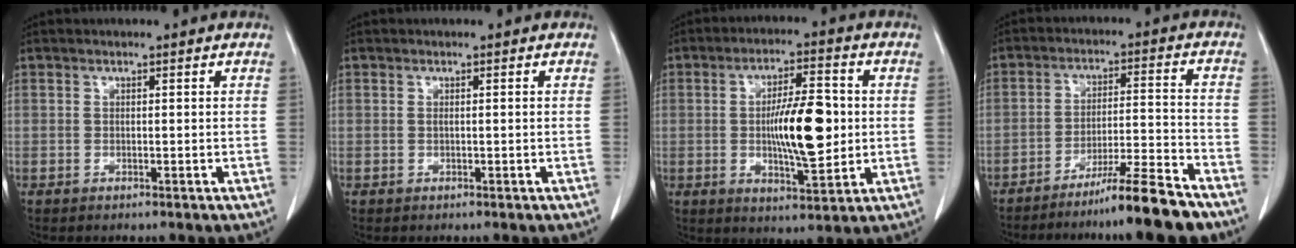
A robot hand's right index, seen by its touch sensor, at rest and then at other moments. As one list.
[{"total": 0.7, "force": [0.0, 0.1, 0.6], "torque": [-0.012, 0.003, 0.002]}, {"total": 11.2, "force": [-0.3, 2.8, 10.8], "torque": [-0.186, 0.000, -0.004]}, {"total": 10.7, "force": [-8.6, -0.8, 6.3], "torque": [-0.087, -0.008, -0.145]}]